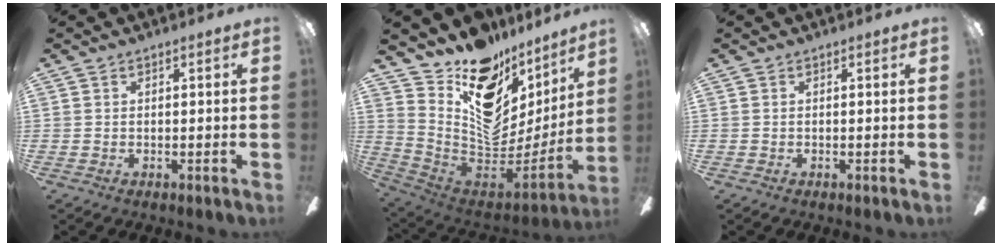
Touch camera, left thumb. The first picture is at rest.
{"total": 17.8, "force": [11.4, 10.6, 8.8], "torque": [-0.127, -0.095, 0.212]}
{"total": 0.0}